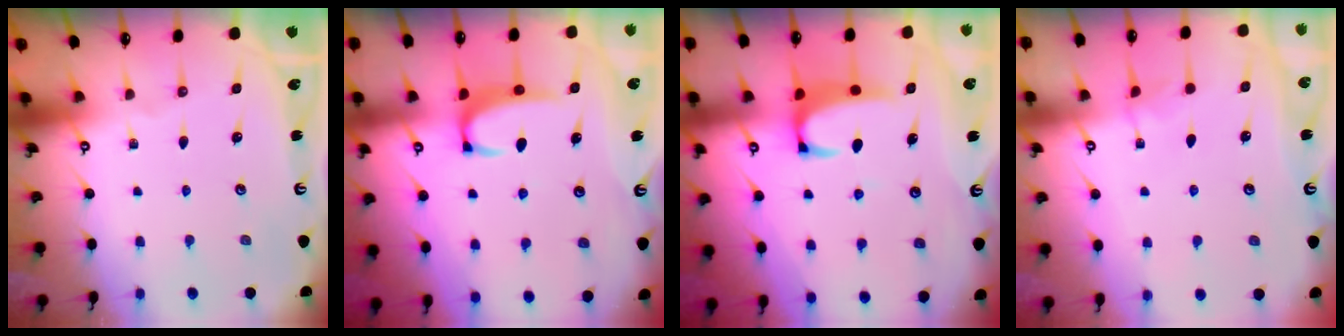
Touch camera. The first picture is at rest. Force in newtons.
{"total": 2.3, "press": 2.3, "slide": 0.6}
{"total": 2.2, "press": 2.0, "slide": 0.7}
{"total": 2.7, "press": 2.7, "slide": 0.2}